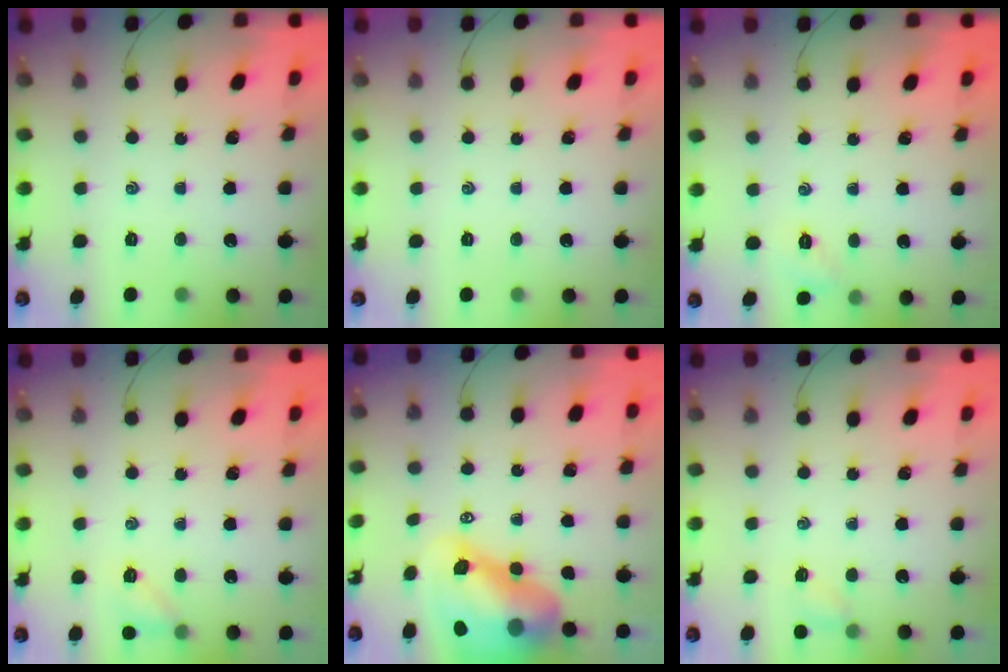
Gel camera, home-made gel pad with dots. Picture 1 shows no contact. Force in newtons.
{"total": 0.0}
{"total": 2.6, "press": 2.6, "slide": 0.6}
{"total": 5.6, "press": 5.4, "slide": 1.7}
{"total": 13.0, "press": 12.4, "slide": 4.0}
{"total": 2.5, "press": 2.3, "slide": 0.9}